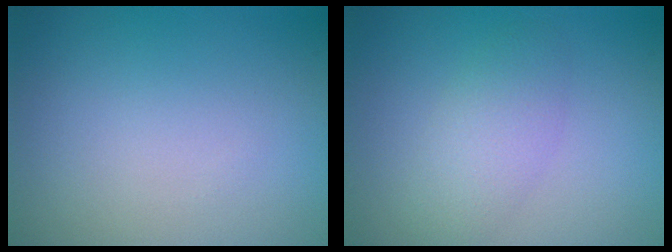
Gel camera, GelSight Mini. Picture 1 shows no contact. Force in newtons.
{"total": 2.7, "press": 2.7, "slide": 0.1}